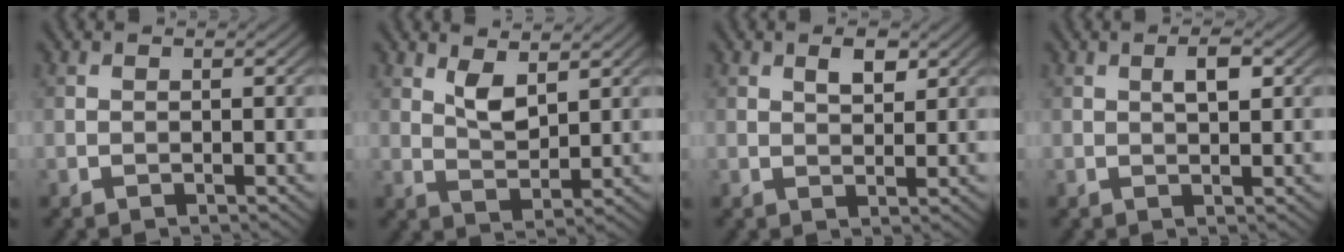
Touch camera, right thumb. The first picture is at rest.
{"total": 4.0, "force": [2.3, 1.6, 2.9], "torque": [-0.063, -0.008, 0.047]}
{"total": 2.6, "force": [1.3, 1.1, 1.9], "torque": [-0.030, -0.001, 0.024]}
{"total": 2.5, "force": [0.8, 0.7, 2.2], "torque": [-0.038, 0.003, 0.012]}